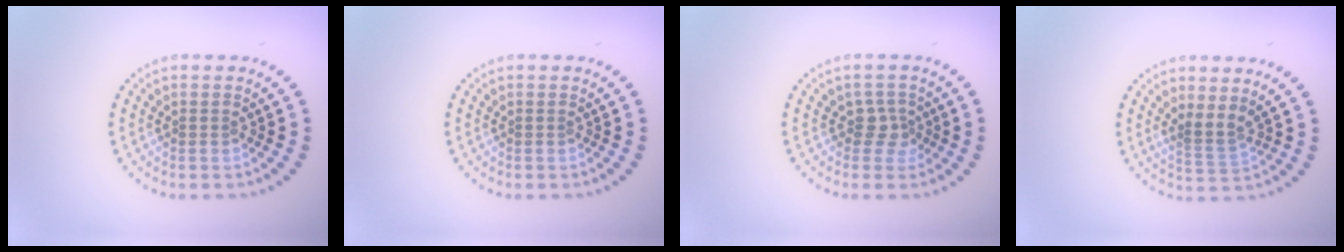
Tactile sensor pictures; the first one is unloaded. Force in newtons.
{"total": 0.0}
{"total": 1.9, "press": 1.4, "slide": 1.3}
{"total": 2.0, "press": 1.3, "slide": 1.5}